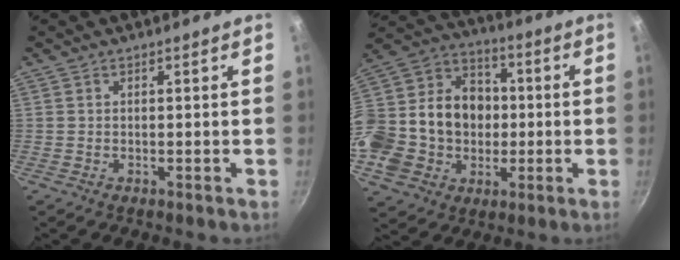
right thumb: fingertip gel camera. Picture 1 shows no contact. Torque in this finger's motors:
{"motor_torque": [1.91, 3.10, 1.40, -0.88, 0.19]}